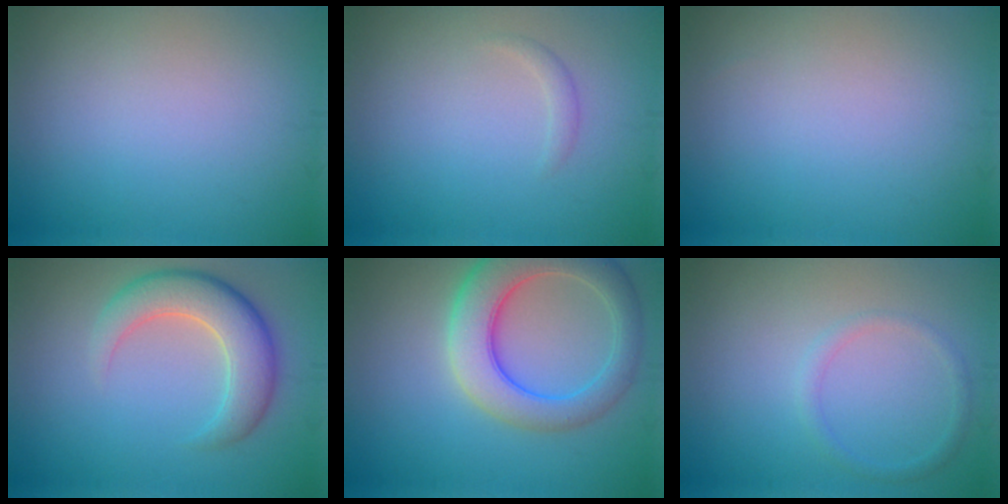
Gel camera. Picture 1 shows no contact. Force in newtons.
{"total": 0.8, "press": 0.8, "slide": 0.0}
{"total": 0.0}
{"total": 5.4, "press": 5.4, "slide": 0.4}
{"total": 7.2, "press": 7.2, "slide": 0.5}
{"total": 1.3, "press": 1.3, "slide": 0.1}